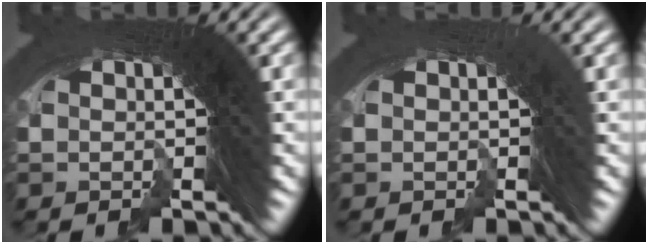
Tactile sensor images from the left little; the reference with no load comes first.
{"total": 0.0}